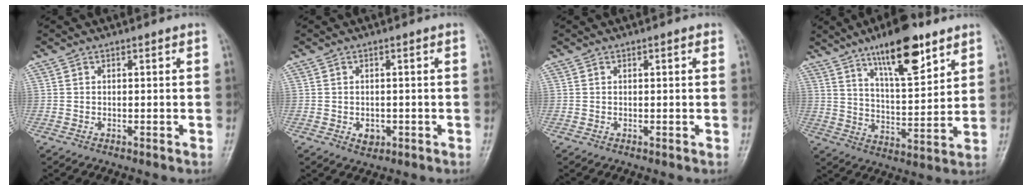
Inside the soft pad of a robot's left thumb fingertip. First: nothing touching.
{"total": 2.1, "force": [-0.5, 1.7, 1.2], "torque": [-0.009, 0.001, -0.002]}
{"total": 0.8, "force": [0.4, 0.2, 0.6], "torque": [-0.010, 0.001, 0.003]}
{"total": 15.4, "force": [9.7, 4.9, 10.9], "torque": [-0.149, -0.054, 0.161]}